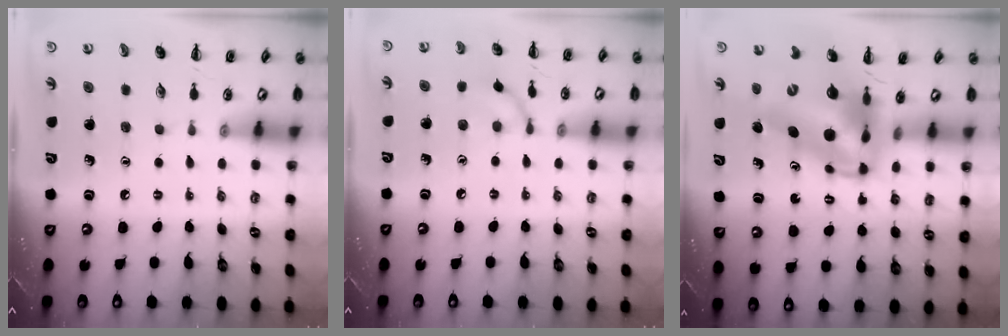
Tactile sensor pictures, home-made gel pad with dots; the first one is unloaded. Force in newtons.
{"total": 6.4, "press": 6.4, "slide": 0.8}
{"total": 13.2, "press": 12.5, "slide": 4.1}